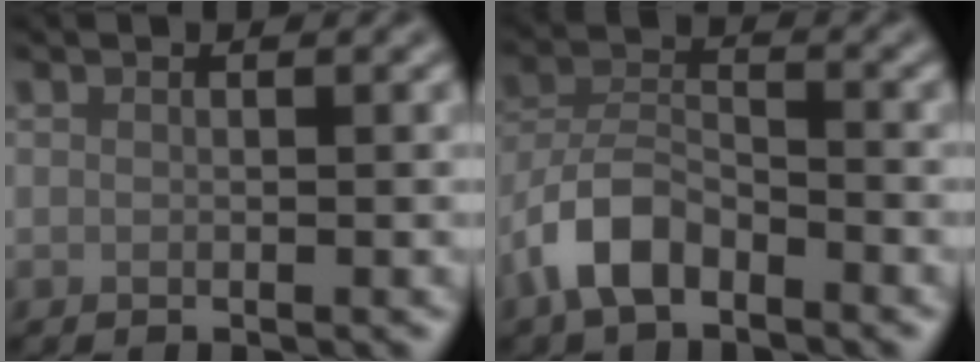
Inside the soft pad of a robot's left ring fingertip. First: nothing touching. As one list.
[{"total": 5.0, "force": [-3.3, 2.5, 2.9], "torque": [-0.054, 0.005, -0.074]}]